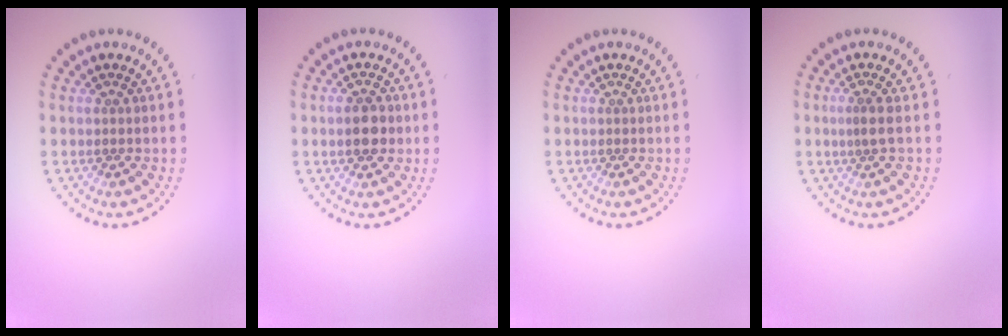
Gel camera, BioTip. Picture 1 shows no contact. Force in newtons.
{"total": 2.5, "press": 2.5, "slide": 0.2}
{"total": 0.0}
{"total": 1.1, "press": 0.7, "slide": 0.9}